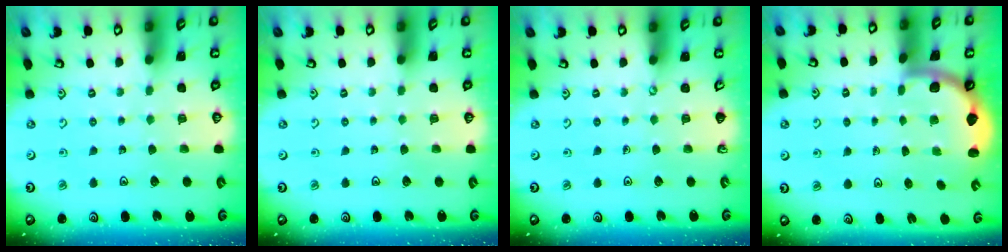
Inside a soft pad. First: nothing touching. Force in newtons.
{"total": 0.0}
{"total": 0.0}
{"total": 1.7, "press": 1.7, "slide": 0.1}